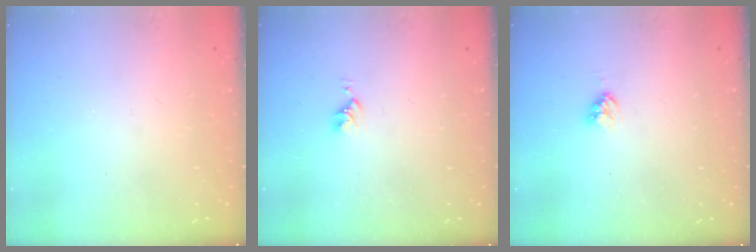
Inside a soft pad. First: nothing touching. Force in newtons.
{"total": 3.1, "press": 3.1, "slide": 0.4}
{"total": 3.8, "press": 3.8, "slide": 0.5}